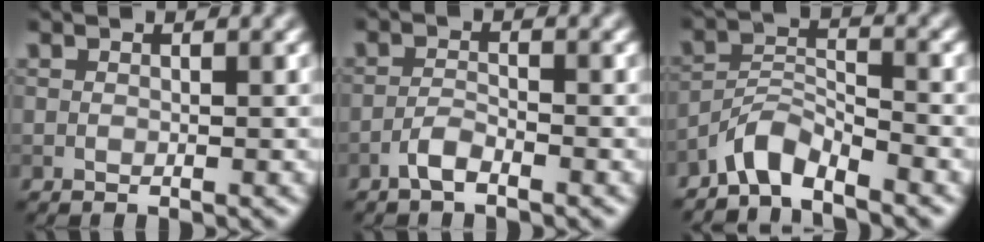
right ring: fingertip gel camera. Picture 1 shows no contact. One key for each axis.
{"total": 1.7, "fx": -1.2, "fy": 0.4, "fz": 1.2, "tx": -0.024, "ty": 0.005, "tz": -0.029}
{"total": 3.6, "fx": -3.2, "fy": 0.6, "fz": 1.4, "tx": -0.024, "ty": 0.009, "tz": -0.073}